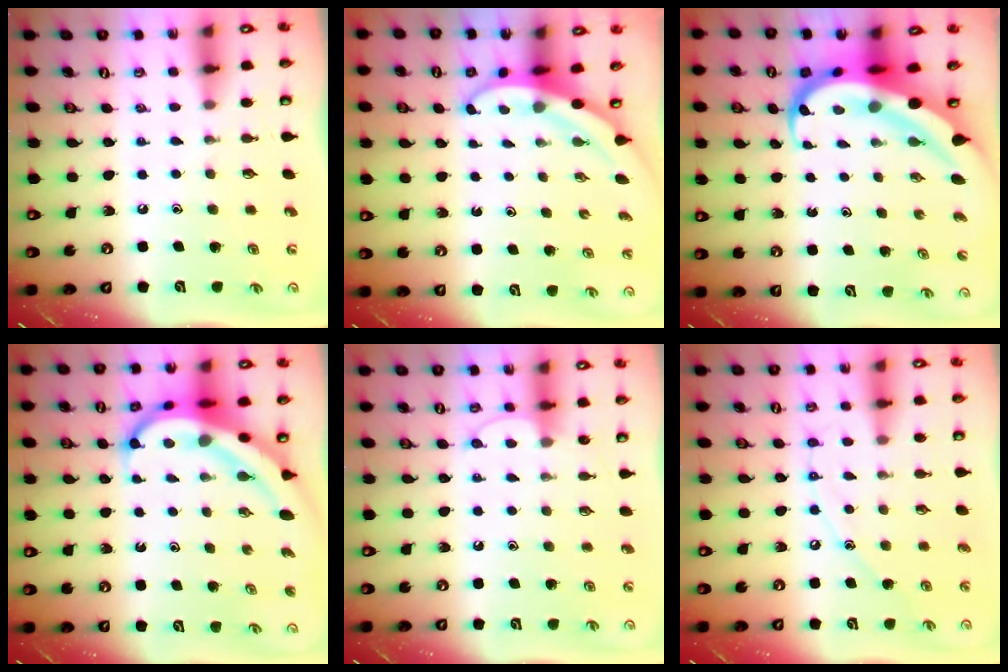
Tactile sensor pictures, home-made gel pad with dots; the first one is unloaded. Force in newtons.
{"total": 3.3, "press": 3.3, "slide": 0.0}
{"total": 11.3, "press": 11.3, "slide": 1.3}
{"total": 10.1, "press": 10.1, "slide": 1.1}
{"total": 6.0, "press": 5.9, "slide": 0.6}
{"total": 8.0, "press": 8.0, "slide": 0.8}